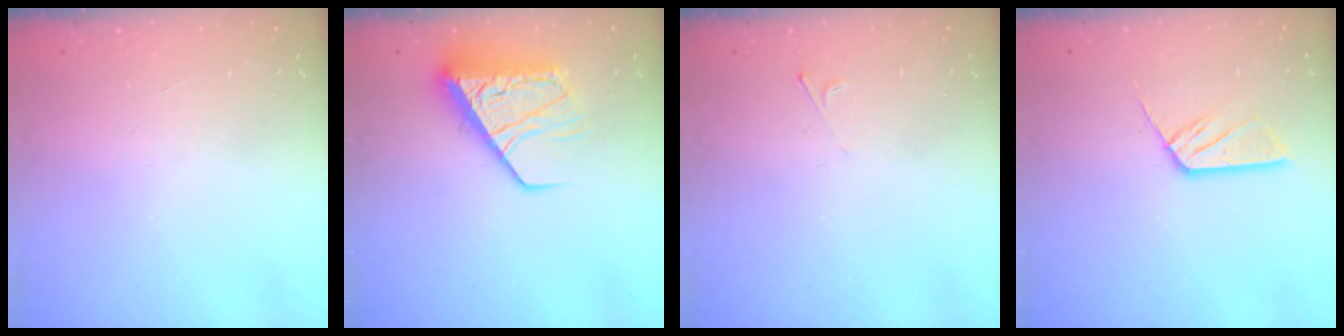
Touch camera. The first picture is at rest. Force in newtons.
{"total": 12.0, "press": 11.9, "slide": 1.4}
{"total": 2.0, "press": 1.9, "slide": 0.4}
{"total": 7.4, "press": 7.4, "slide": 0.4}